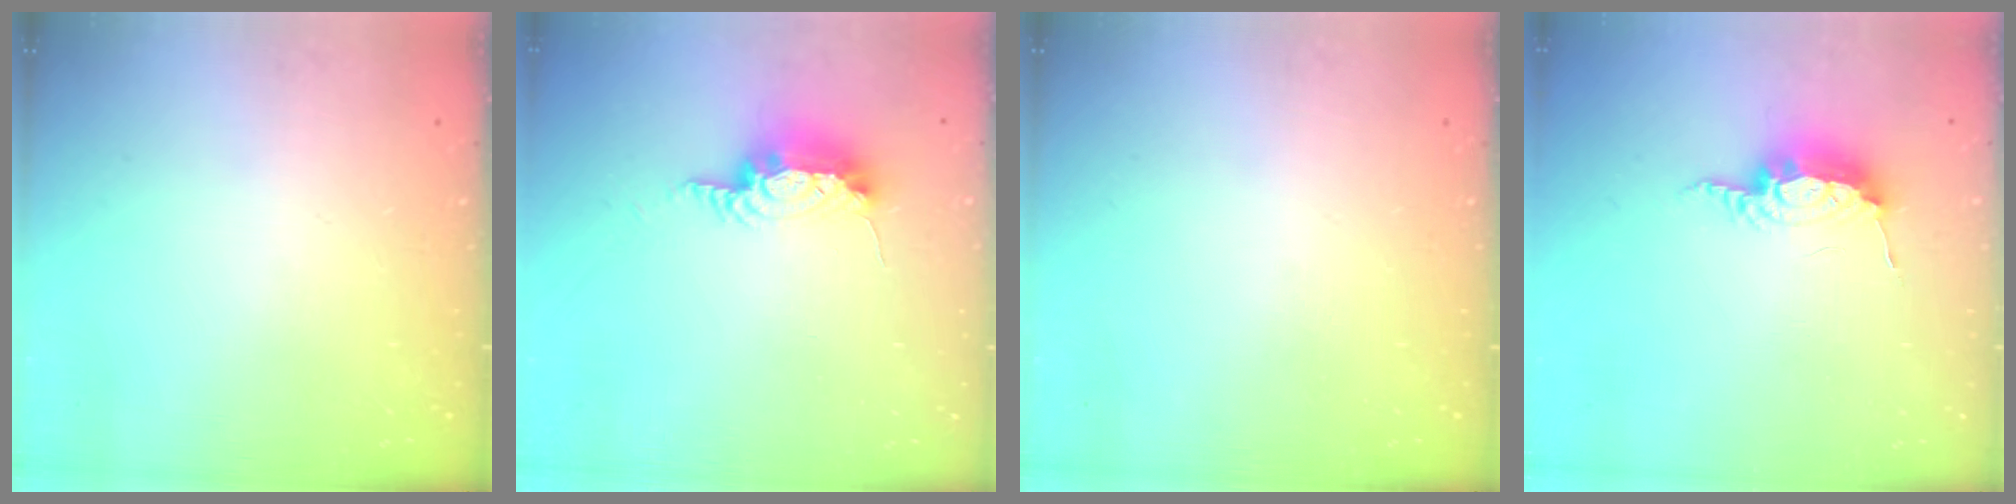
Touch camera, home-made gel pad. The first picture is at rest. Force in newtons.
{"total": 7.9, "press": 7.7, "slide": 1.8}
{"total": 0.0}
{"total": 8.7, "press": 8.6, "slide": 0.9}